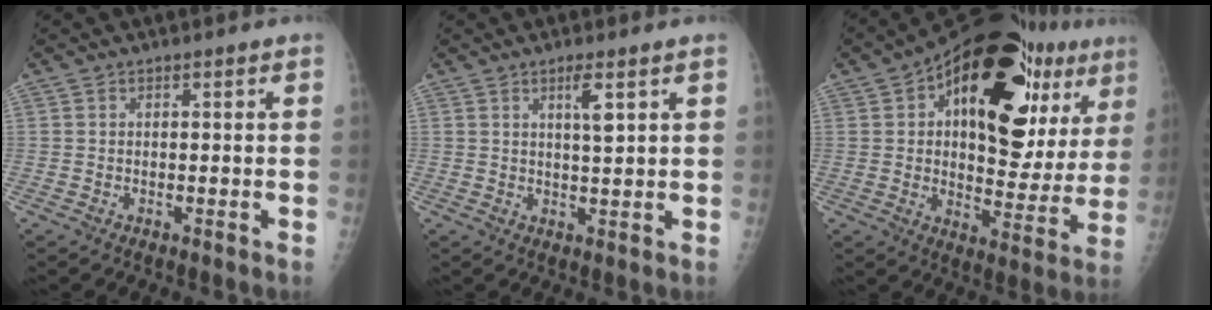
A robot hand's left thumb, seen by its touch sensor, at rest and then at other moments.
{"total": 3.8, "force": [1.8, 0.4, 3.3], "torque": [-0.061, -0.011, 0.033]}
{"total": 28.4, "force": [11.9, 13.6, 21.9], "torque": [-0.268, 0.001, 0.171]}